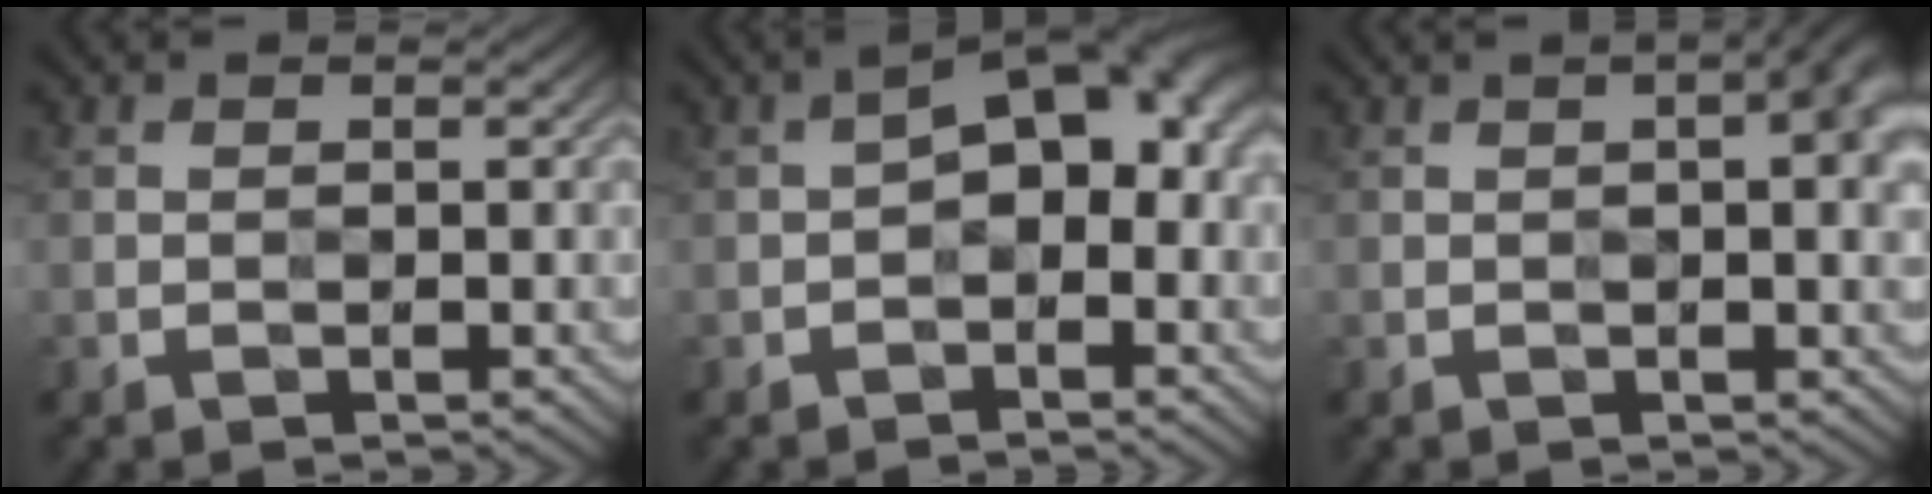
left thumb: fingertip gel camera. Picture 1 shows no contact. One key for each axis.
{"total": 7.8, "fx": -0.2, "fy": 4.4, "fz": 6.5, "tx": -0.081, "ty": 0.012, "tz": -0.015}
{"total": 4.1, "fx": 0.8, "fy": 1.0, "fz": 3.9, "tx": -0.046, "ty": 0.013, "tz": 0.003}